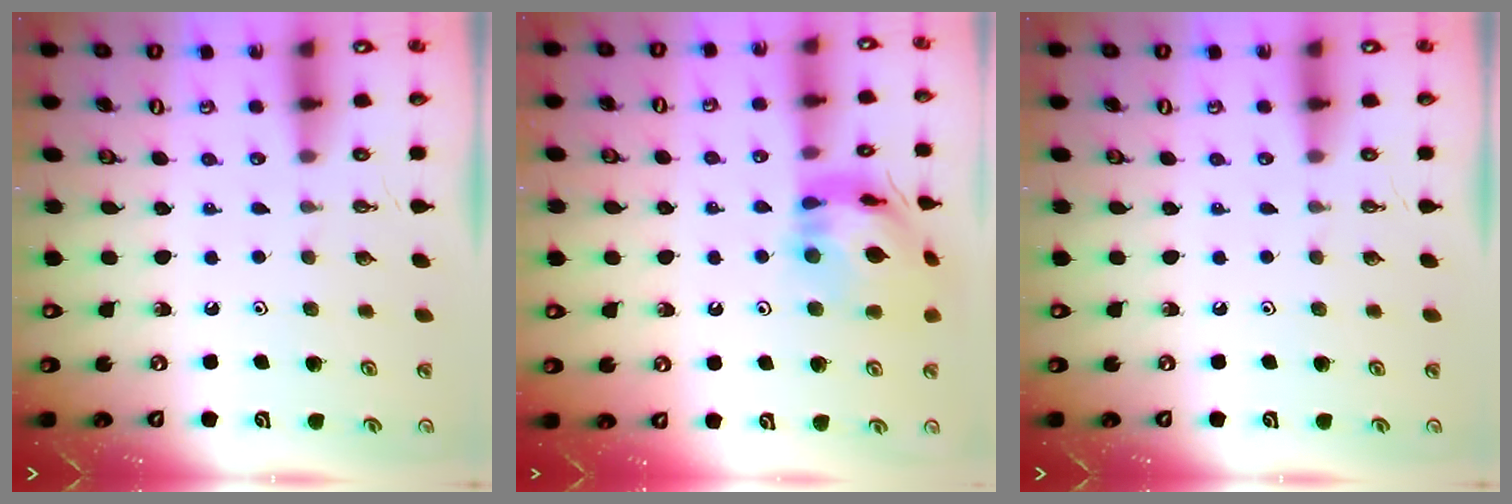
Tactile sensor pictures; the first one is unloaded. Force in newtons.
{"total": 13.4, "press": 13.3, "slide": 1.5}
{"total": 0.0}